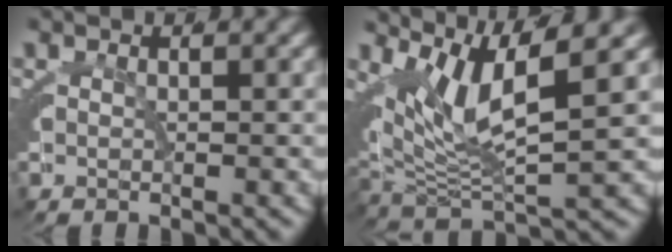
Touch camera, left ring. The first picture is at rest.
{"total": 7.7, "force": [1.9, 4.1, 6.3], "torque": [-0.120, -0.004, 0.032]}